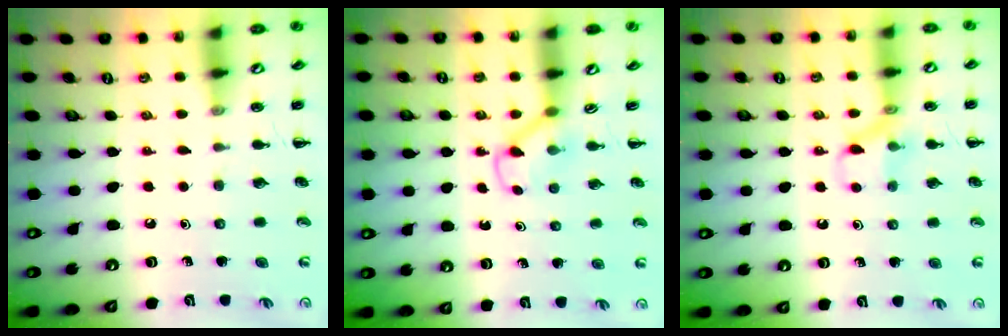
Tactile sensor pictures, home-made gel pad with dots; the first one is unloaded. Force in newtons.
{"total": 2.9, "press": 2.7, "slide": 1.2}
{"total": 8.7, "press": 8.6, "slide": 1.0}